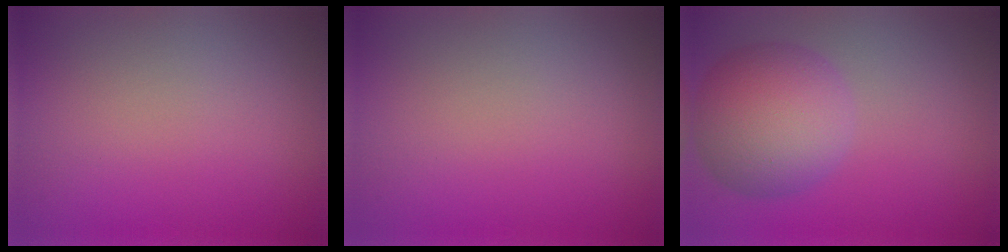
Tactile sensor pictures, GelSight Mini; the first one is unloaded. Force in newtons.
{"total": 0.0}
{"total": 7.6, "press": 7.6, "slide": 0.3}